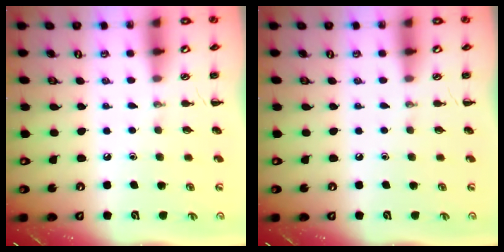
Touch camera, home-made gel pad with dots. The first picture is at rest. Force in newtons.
{"total": 0.0}